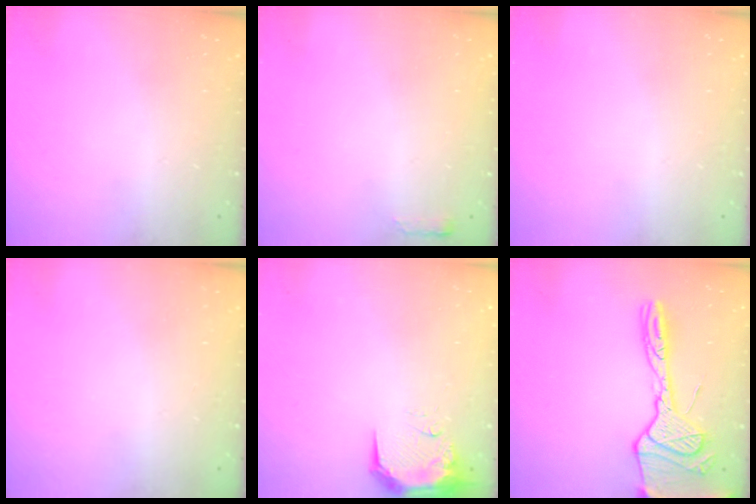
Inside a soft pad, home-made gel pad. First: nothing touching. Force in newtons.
{"total": 2.4, "press": 2.4, "slide": 0.4}
{"total": 0.0}
{"total": 0.0}
{"total": 9.3, "press": 9.1, "slide": 1.7}
{"total": 17.8, "press": 17.7, "slide": 1.7}